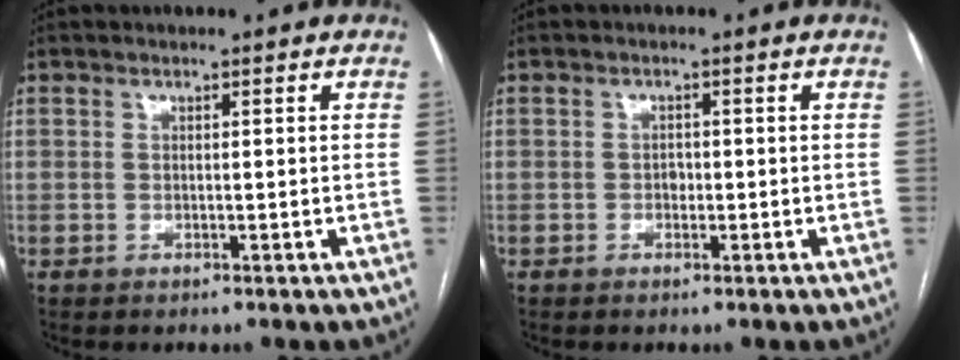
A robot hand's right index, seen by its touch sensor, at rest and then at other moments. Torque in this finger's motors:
{"motor_torque": [0.68, 0.14, 0.00, 0.03]}